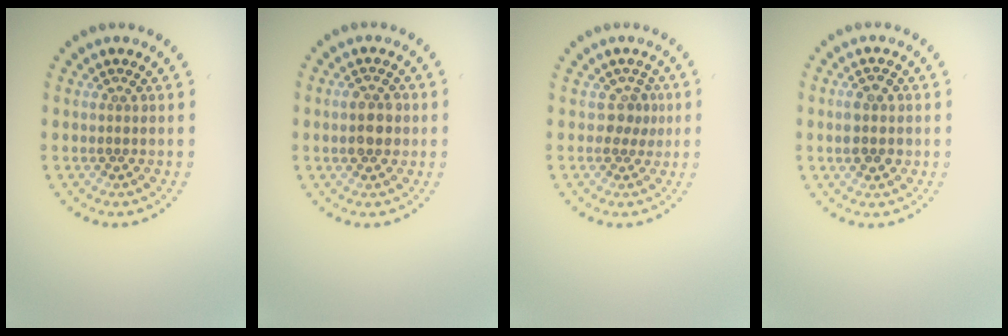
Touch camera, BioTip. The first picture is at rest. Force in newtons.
{"total": 2.6, "press": 2.6, "slide": 0.1}
{"total": 1.5, "press": 1.3, "slide": 0.9}
{"total": 2.8, "press": 2.8, "slide": 0.0}